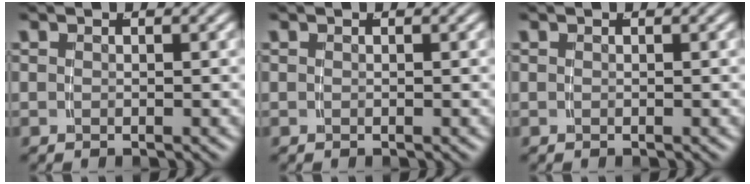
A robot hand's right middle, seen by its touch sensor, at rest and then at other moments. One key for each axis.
{"total": 0.0}
{"total": 0.0}